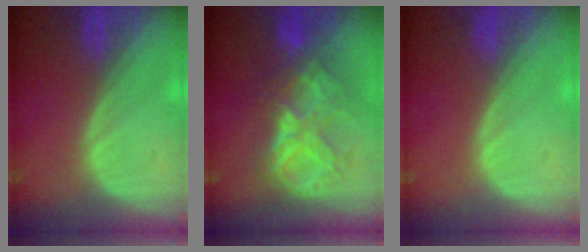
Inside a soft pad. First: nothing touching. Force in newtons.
{"total": 8.7, "press": 7.6, "slide": 4.1}
{"total": 0.0}